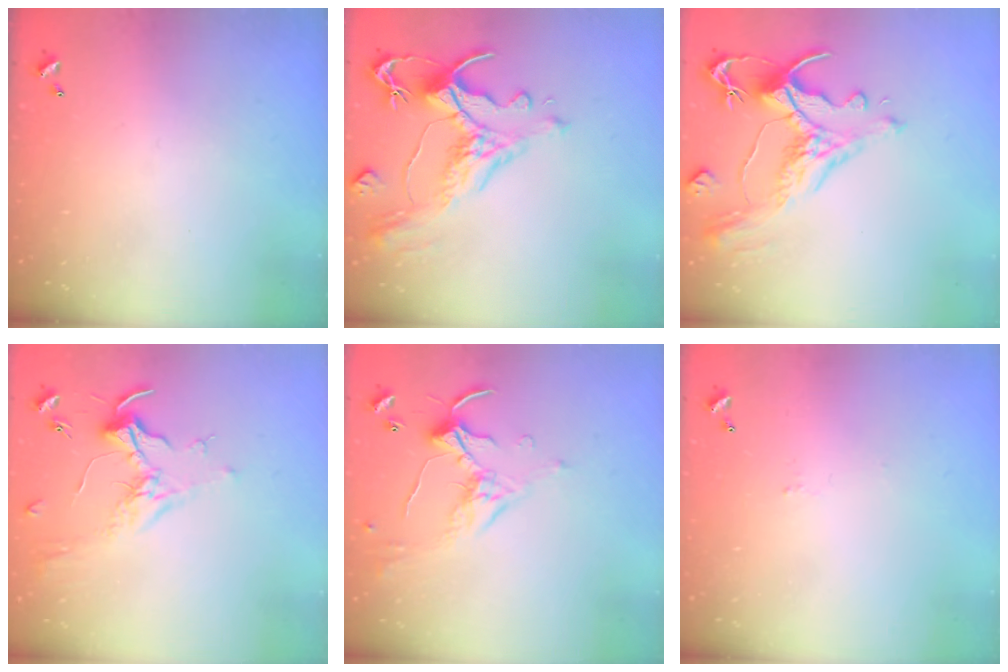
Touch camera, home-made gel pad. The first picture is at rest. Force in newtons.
{"total": 1.8, "press": 0.9, "slide": 1.5}
{"total": 1.7, "press": 0.9, "slide": 1.5}
{"total": 1.7, "press": 1.5, "slide": 0.9}
{"total": 1.2, "press": 0.8, "slide": 0.8}
{"total": 1.7, "press": 1.6, "slide": 0.3}